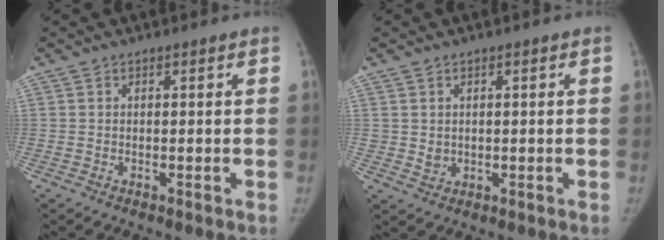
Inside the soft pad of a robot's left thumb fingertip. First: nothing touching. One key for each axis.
{"total": 2.1, "fx": 0.3, "fy": 1.9, "fz": 0.9, "tx": -0.010, "ty": -0.004, "tz": 0.012}